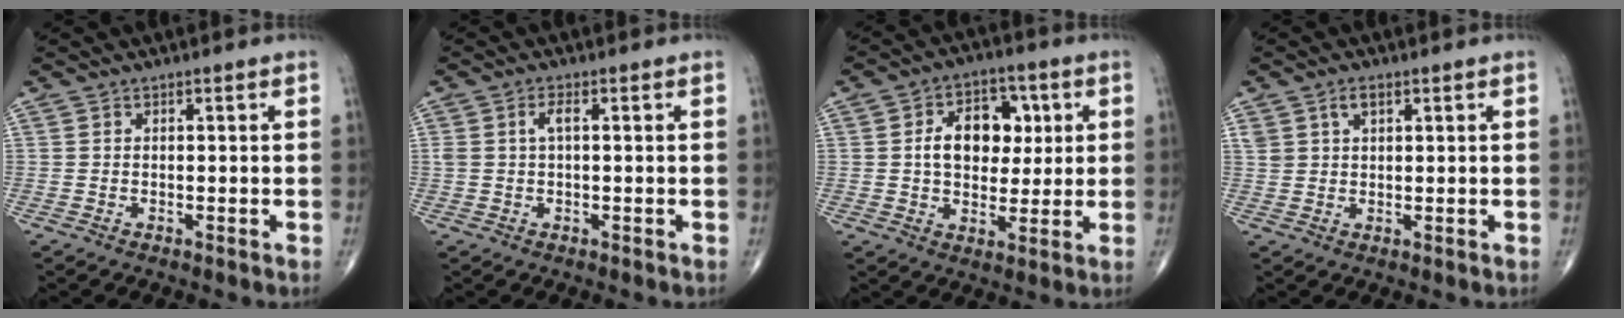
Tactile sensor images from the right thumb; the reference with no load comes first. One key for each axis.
{"total": 2.3, "fx": 0.5, "fy": 0.8, "fz": 2.1, "tx": -0.049, "ty": 0.010, "tz": 0.011}
{"total": 11.8, "fx": 2.0, "fy": 8.2, "fz": 8.2, "tx": -0.087, "ty": 0.008, "tz": 0.032}
{"total": 3.0, "fx": 1.6, "fy": 1.7, "fz": 1.9, "tx": -0.031, "ty": -0.003, "tz": 0.034}